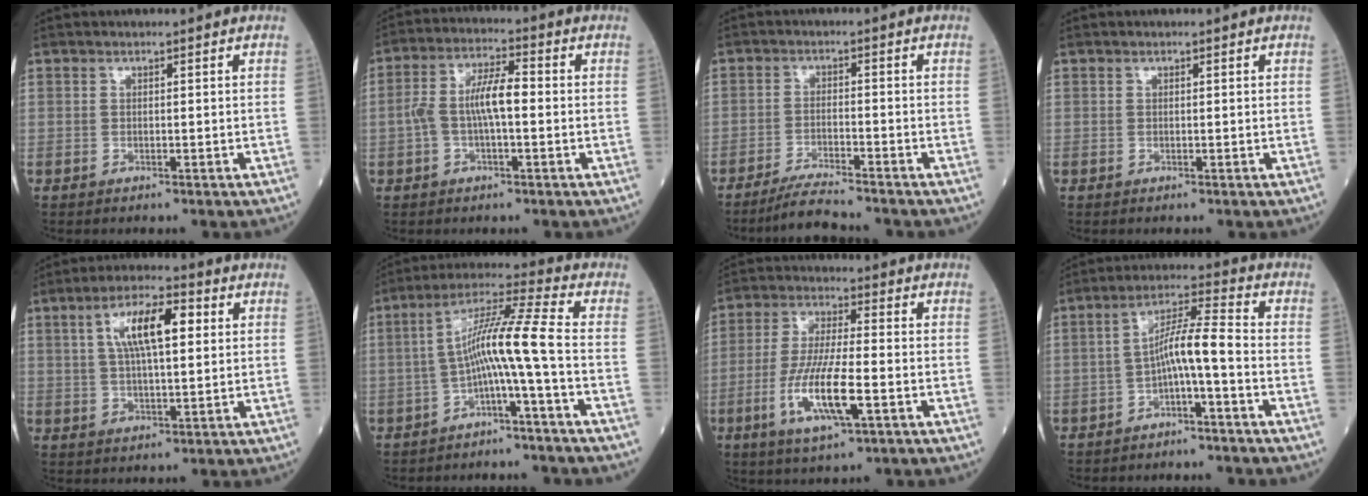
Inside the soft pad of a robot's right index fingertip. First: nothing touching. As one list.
[{"total": 7.4, "force": [-0.5, 2.1, 7.0], "torque": [-0.145, 0.024, -0.012]}, {"total": 6.3, "force": [-5.7, -0.3, 2.7], "torque": [-0.048, -0.022, -0.100]}, {"total": 0.0}, {"total": 10.0, "force": [2.9, 2.8, 9.1], "torque": [-0.168, 0.021, 0.052]}, {"total": 9.1, "force": [-2.1, -1.3, 8.7], "torque": [-0.159, 0.031, -0.040]}, {"total": 11.3, "force": [-3.6, 1.8, 10.6], "torque": [-0.208, -0.012, -0.068]}, {"total": 6.5, "force": [-2.0, 0.2, 6.2], "torque": [-0.111, 0.027, -0.035]}]